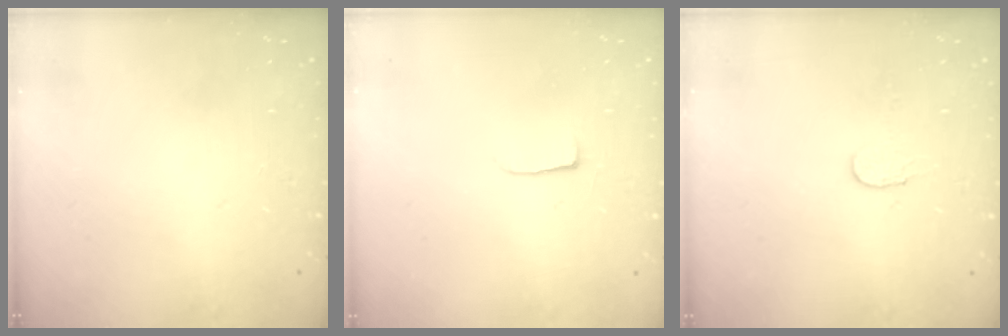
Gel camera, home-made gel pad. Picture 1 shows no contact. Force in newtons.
{"total": 3.9, "press": 3.9, "slide": 0.5}
{"total": 3.2, "press": 3.2, "slide": 0.3}